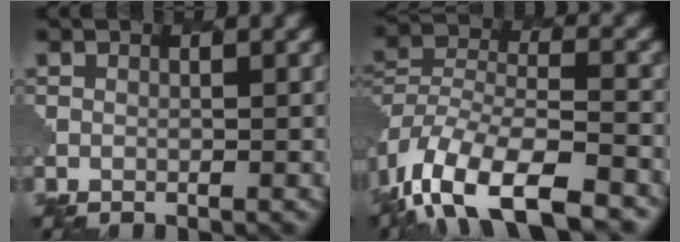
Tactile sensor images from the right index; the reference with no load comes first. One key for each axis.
{"total": 12.2, "fx": -8.4, "fy": 5.1, "fz": 7.2, "tx": -0.143, "ty": -0.007, "tz": -0.141}